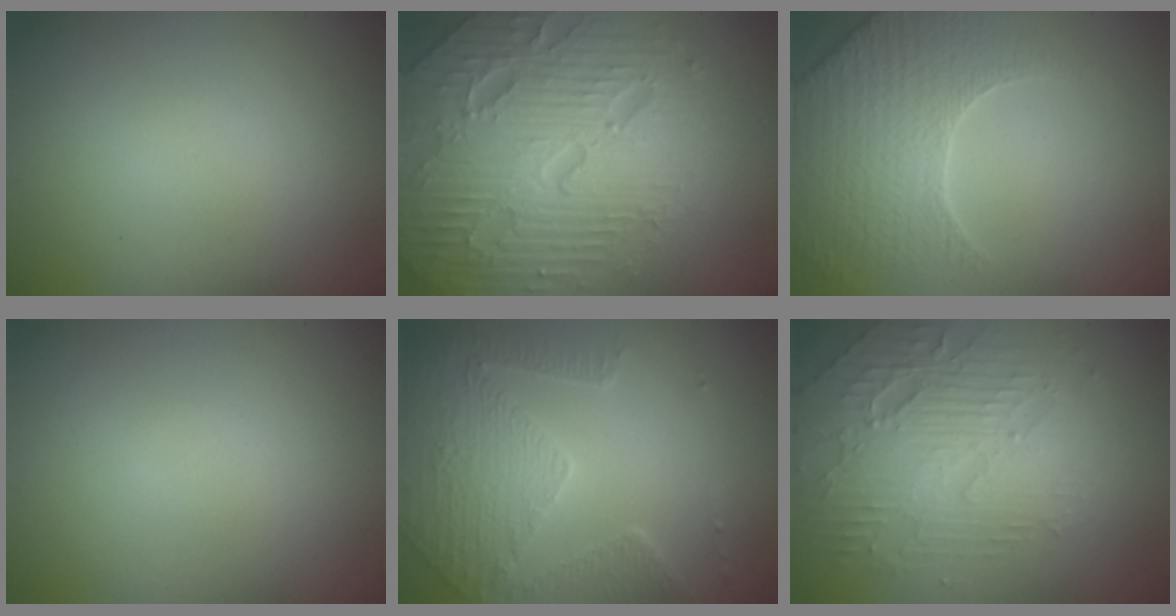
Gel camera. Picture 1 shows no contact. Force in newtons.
{"total": 7.4, "press": 7.3, "slide": 1.6}
{"total": 4.4, "press": 4.3, "slide": 0.8}
{"total": 0.0}
{"total": 5.3, "press": 3.8, "slide": 3.7}
{"total": 4.6, "press": 3.9, "slide": 2.3}